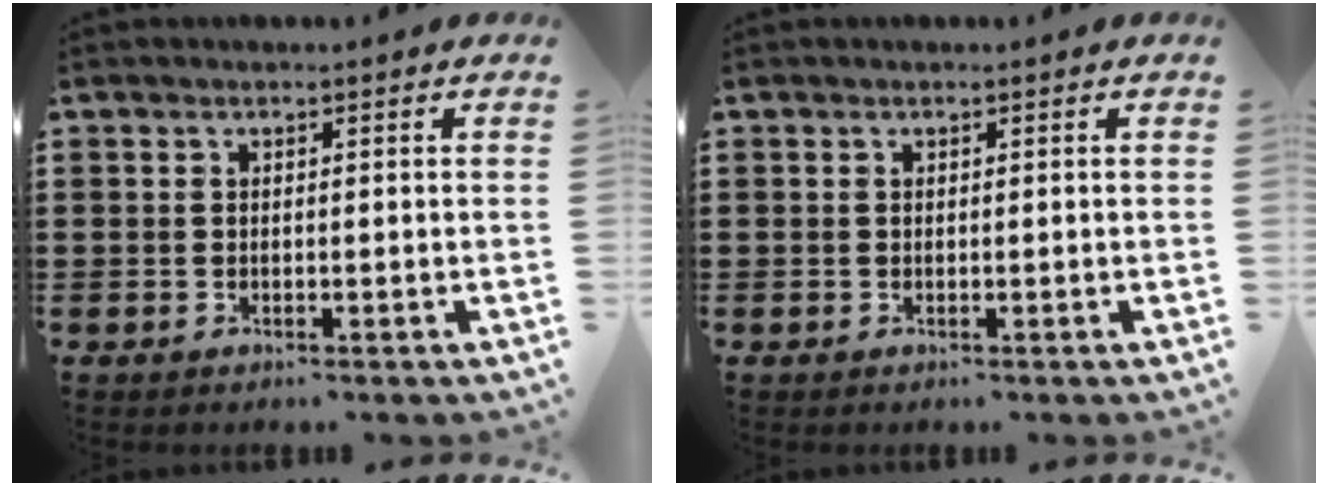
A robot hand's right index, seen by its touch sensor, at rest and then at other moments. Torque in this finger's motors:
{"motor_torque": [0.04, 0.03, 0.00, 0.00]}